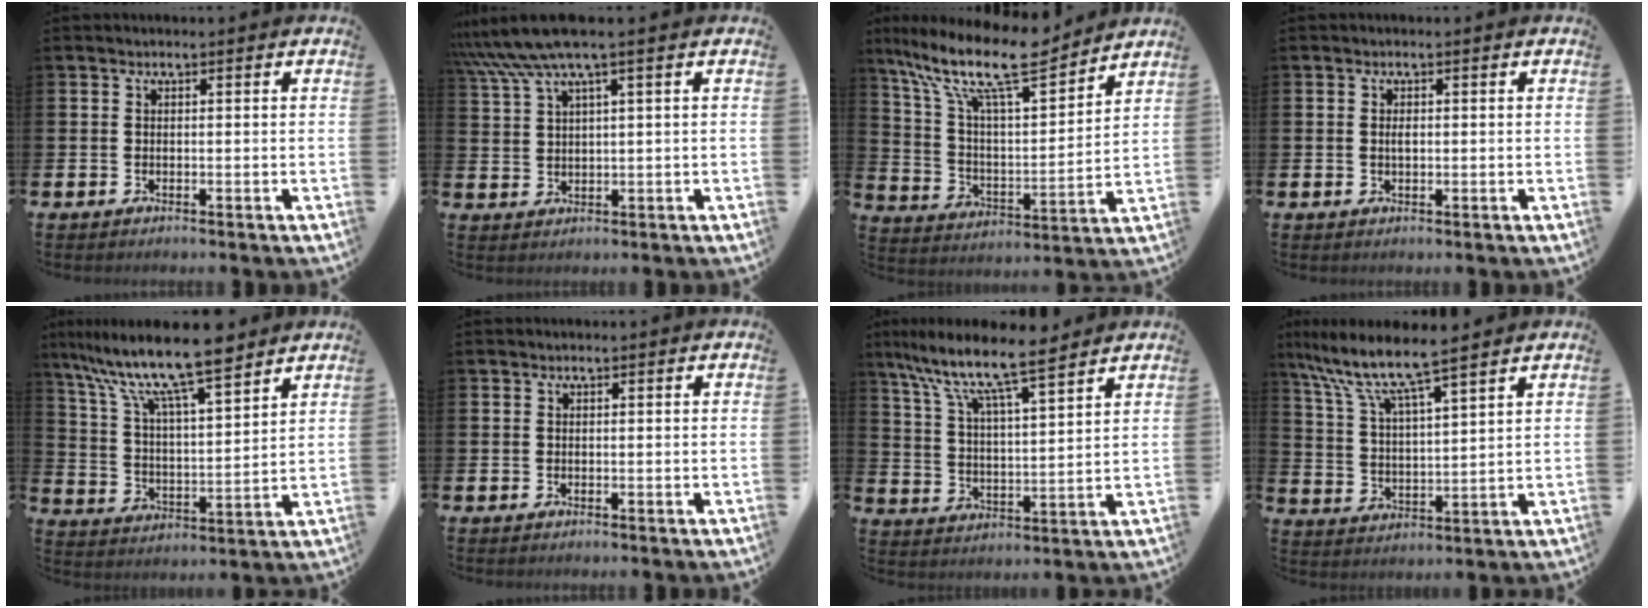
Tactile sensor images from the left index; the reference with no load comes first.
{"total": 6.4, "force": [4.6, 0.4, 4.5], "torque": [-0.103, -0.006, 0.082]}
{"total": 13.7, "force": [11.1, 3.2, 7.4], "torque": [-0.174, -0.065, 0.192]}
{"total": 1.0, "force": [0.1, 0.5, 0.9], "torque": [-0.018, 0.003, 0.000]}
{"total": 12.4, "force": [10.5, 1.6, 6.3], "torque": [-0.149, -0.056, 0.182]}
{"total": 0.0}
{"total": 9.3, "force": [8.0, 1.6, 4.4], "torque": [-0.114, -0.051, 0.135]}
{"total": 7.8, "force": [6.9, 0.6, 3.6], "torque": [-0.103, -0.041, 0.117]}